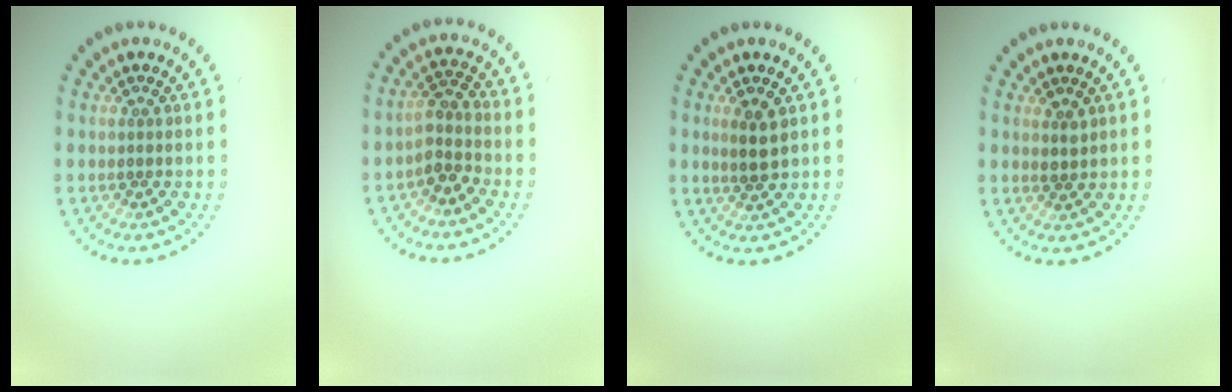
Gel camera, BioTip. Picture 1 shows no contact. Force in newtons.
{"total": 2.3, "press": 1.9, "slide": 1.3}
{"total": 2.1, "press": 1.9, "slide": 0.7}
{"total": 0.8, "press": 0.8, "slide": 0.3}